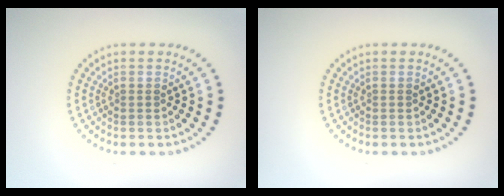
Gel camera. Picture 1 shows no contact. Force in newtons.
{"total": 0.0}